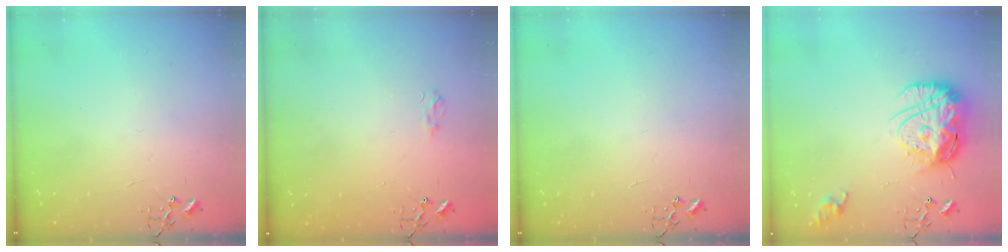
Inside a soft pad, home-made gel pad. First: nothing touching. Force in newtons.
{"total": 5.7, "press": 5.7, "slide": 0.6}
{"total": 0.0}
{"total": 17.6, "press": 17.5, "slide": 1.6}